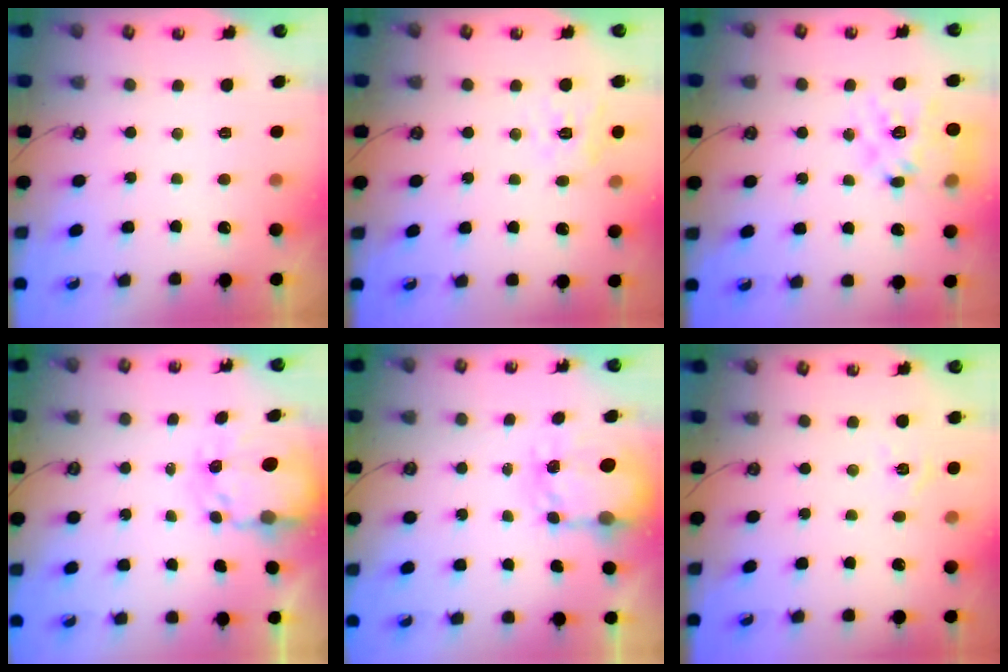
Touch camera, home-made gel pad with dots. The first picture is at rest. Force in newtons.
{"total": 9.7, "press": 9.6, "slide": 1.0}
{"total": 16.8, "press": 16.8, "slide": 1.3}
{"total": 5.5, "press": 5.5, "slide": 0.5}
{"total": 5.1, "press": 5.1, "slide": 0.6}
{"total": 3.6, "press": 3.6, "slide": 0.4}